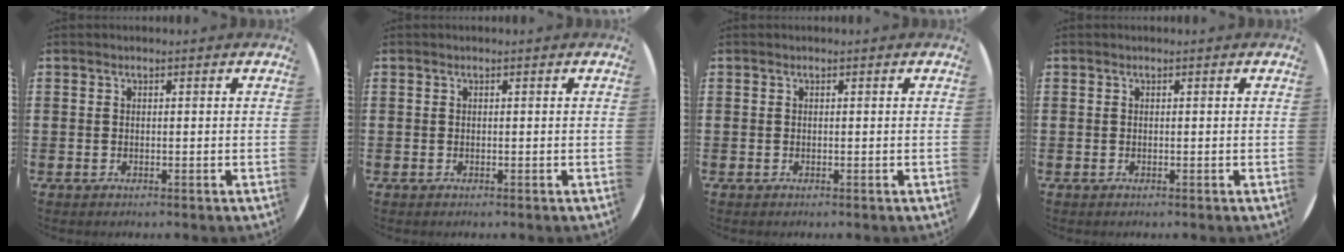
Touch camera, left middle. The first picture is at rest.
{"total": 0.0}
{"total": 0.0}
{"total": 0.0}